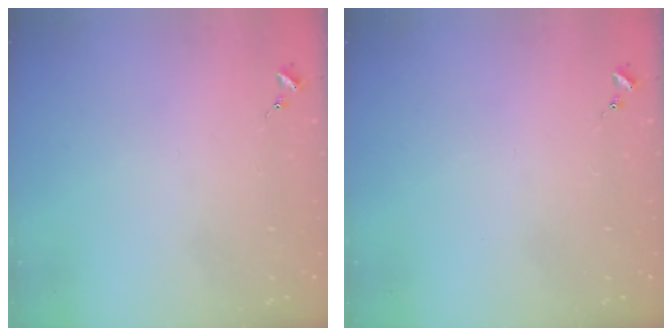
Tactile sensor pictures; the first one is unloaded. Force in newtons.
{"total": 0.0}